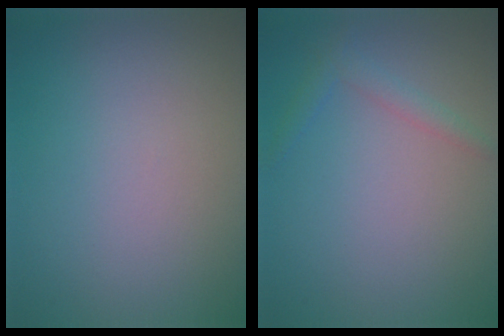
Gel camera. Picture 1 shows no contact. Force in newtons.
{"total": 1.4, "press": 1.4, "slide": 0.1}